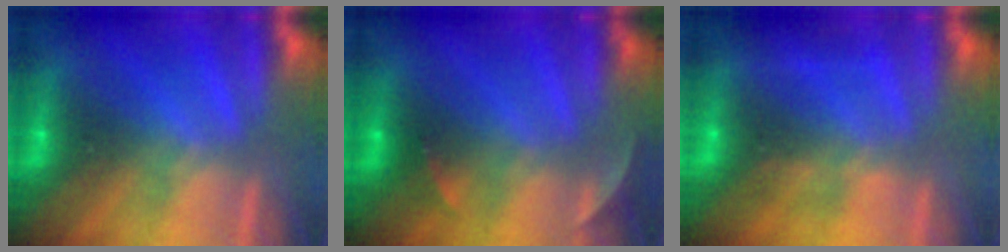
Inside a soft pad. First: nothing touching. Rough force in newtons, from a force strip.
{"total": 1.9}
{"total": 2.9}